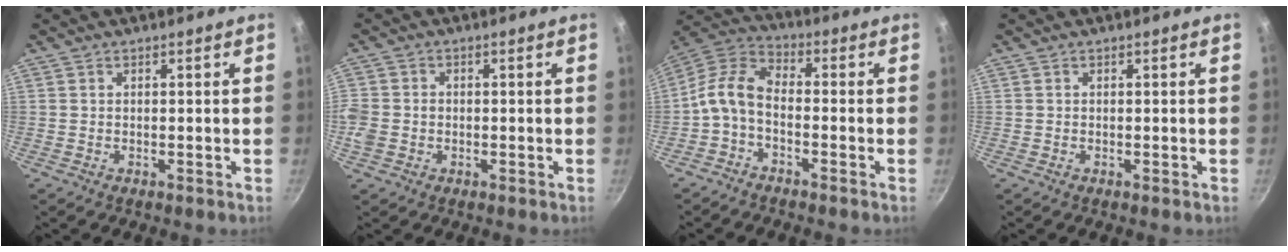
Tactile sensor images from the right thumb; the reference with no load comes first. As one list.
[{"total": 4.9, "force": [-0.9, 4.1, 2.4], "torque": [-0.055, 0.011, -0.016]}, {"total": 8.5, "force": [-2.4, 4.9, 6.4], "torque": [-0.129, 0.043, -0.065]}, {"total": 0.0}]